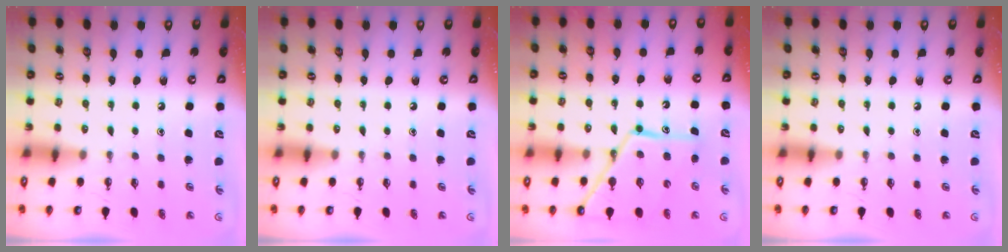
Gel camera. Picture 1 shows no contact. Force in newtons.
{"total": 0.0}
{"total": 15.4, "press": 15.3, "slide": 1.5}
{"total": 0.0}